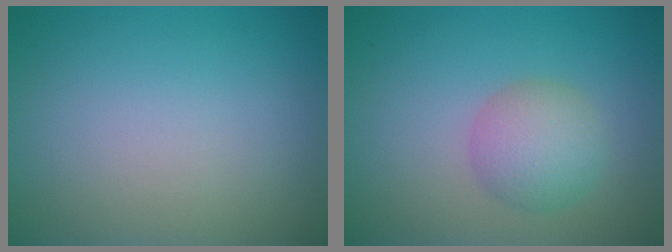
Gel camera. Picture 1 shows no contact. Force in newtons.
{"total": 3.5, "press": 3.5, "slide": 0.1}